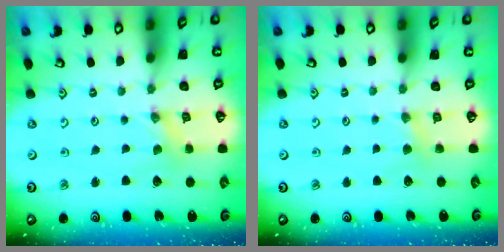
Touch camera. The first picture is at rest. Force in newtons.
{"total": 3.4, "press": 3.4, "slide": 0.5}